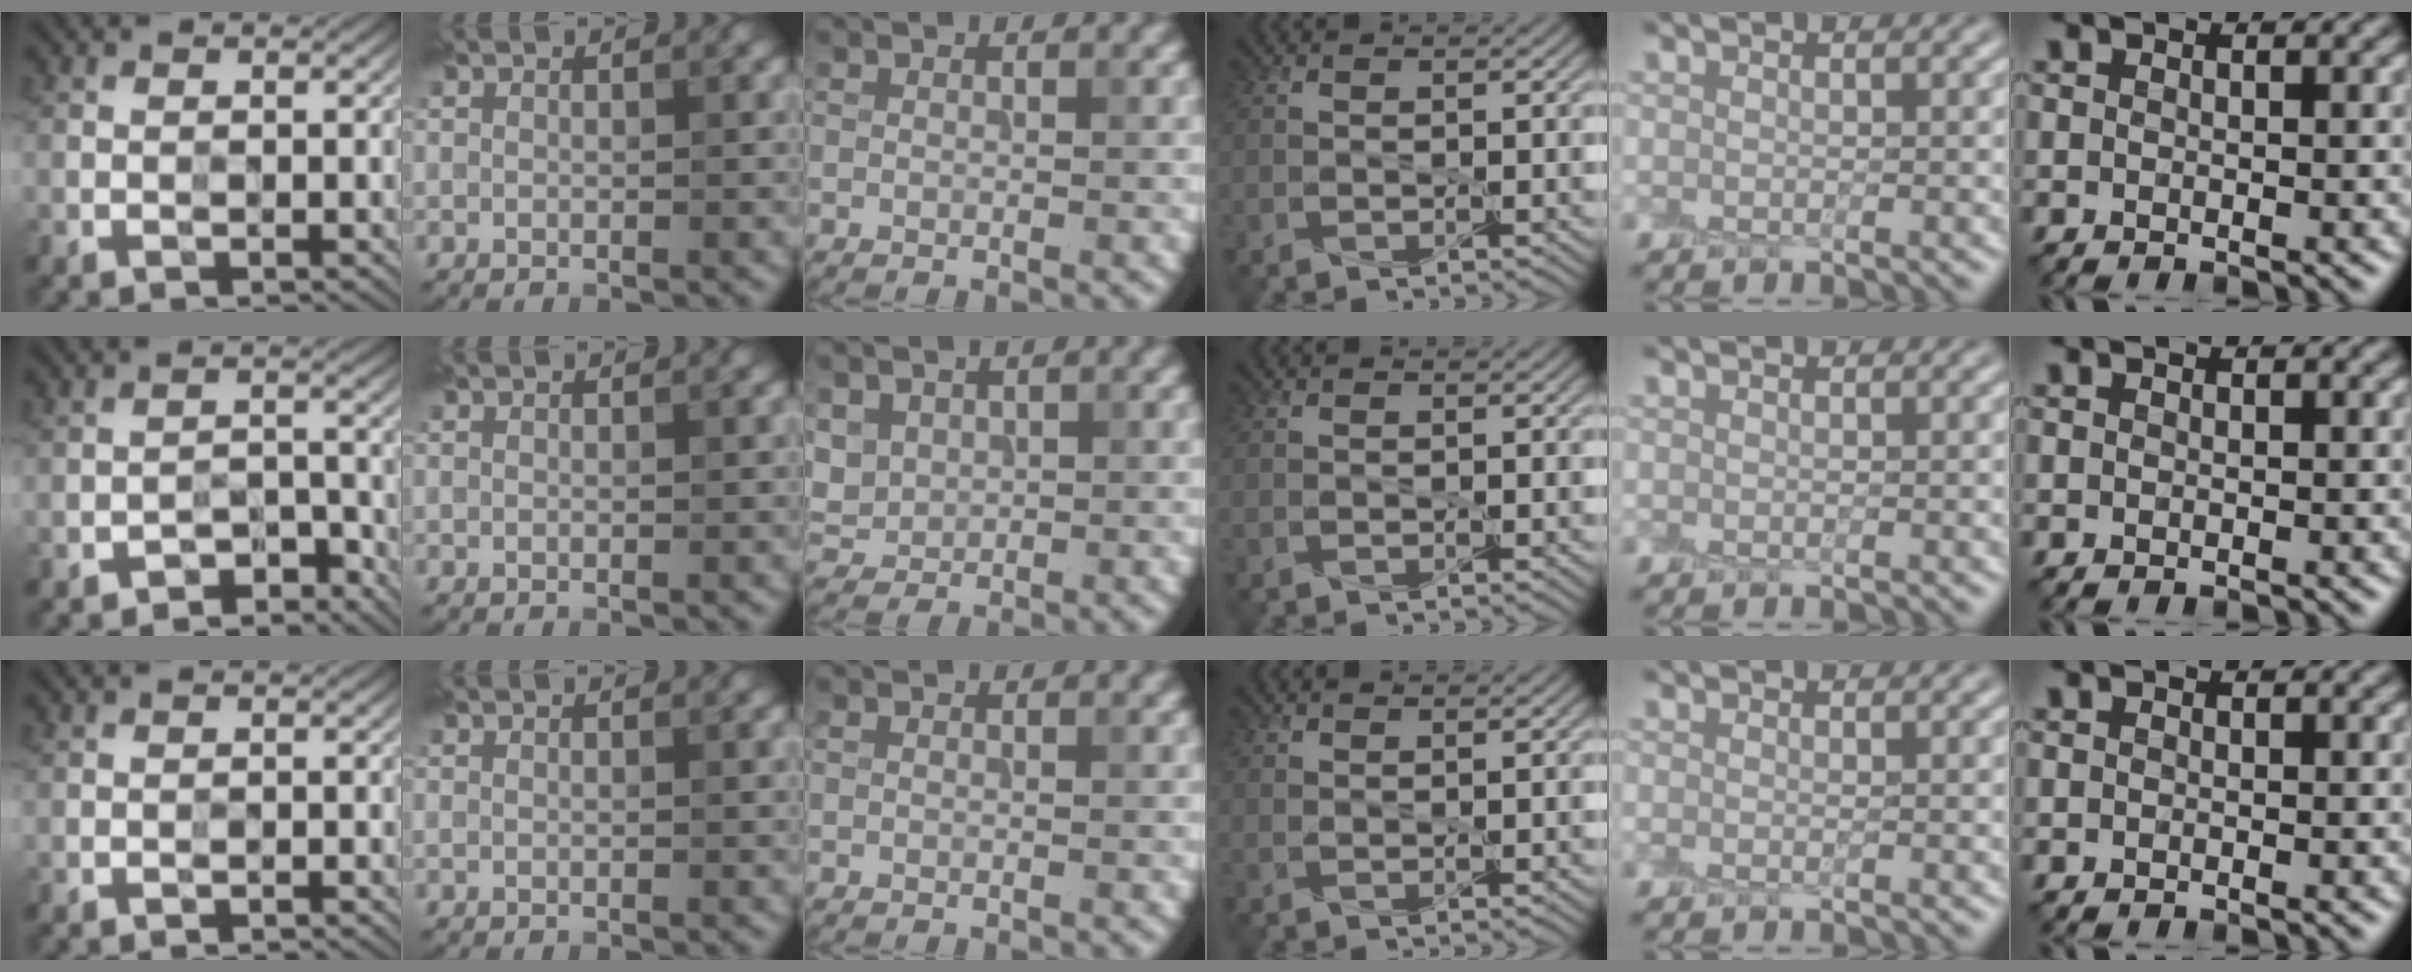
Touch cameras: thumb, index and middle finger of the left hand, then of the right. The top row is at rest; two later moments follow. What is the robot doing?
{"motion": "peel", "object": "aluminum foil"}